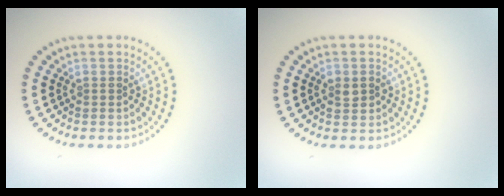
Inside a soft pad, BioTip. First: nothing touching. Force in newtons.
{"total": 1.5, "press": 1.5, "slide": 0.1}